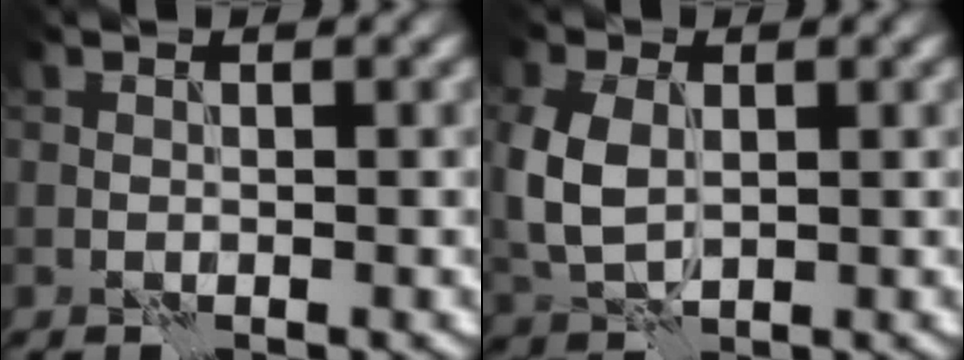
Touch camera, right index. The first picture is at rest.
{"total": 5.2, "force": [0.4, 3.5, 3.8], "torque": [-0.101, 0.003, 0.009]}